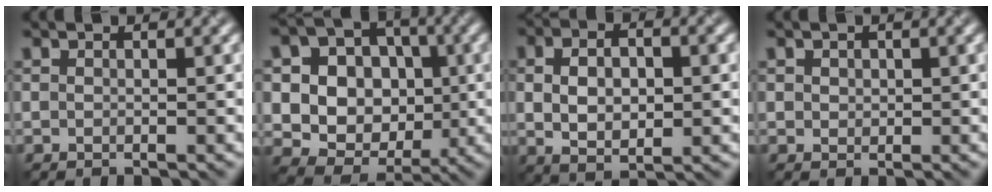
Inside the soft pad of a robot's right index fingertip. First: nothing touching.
{"total": 11.5, "force": [1.5, 10.2, 5.1], "torque": [-0.108, 0.024, 0.019]}
{"total": 5.6, "force": [0.3, 3.3, 4.6], "torque": [-0.085, 0.005, 0.009]}
{"total": 1.3, "force": [0.6, 1.1, 0.5], "torque": [-0.008, 0.006, 0.009]}